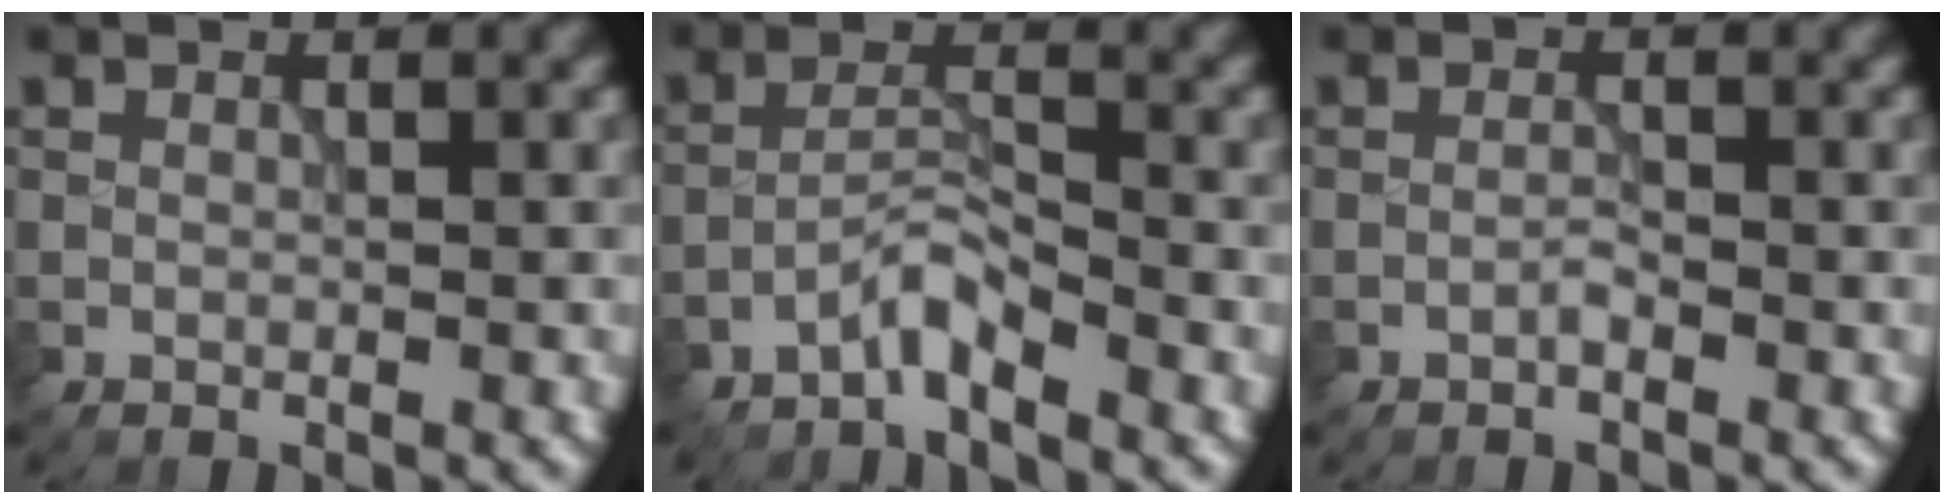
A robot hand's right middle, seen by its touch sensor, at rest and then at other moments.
{"total": 2.6, "force": [-2.2, 0.2, 1.2], "torque": [-0.022, 0.010, -0.050]}
{"total": 0.7, "force": [-0.5, 0.1, 0.5], "torque": [-0.009, 0.003, -0.012]}